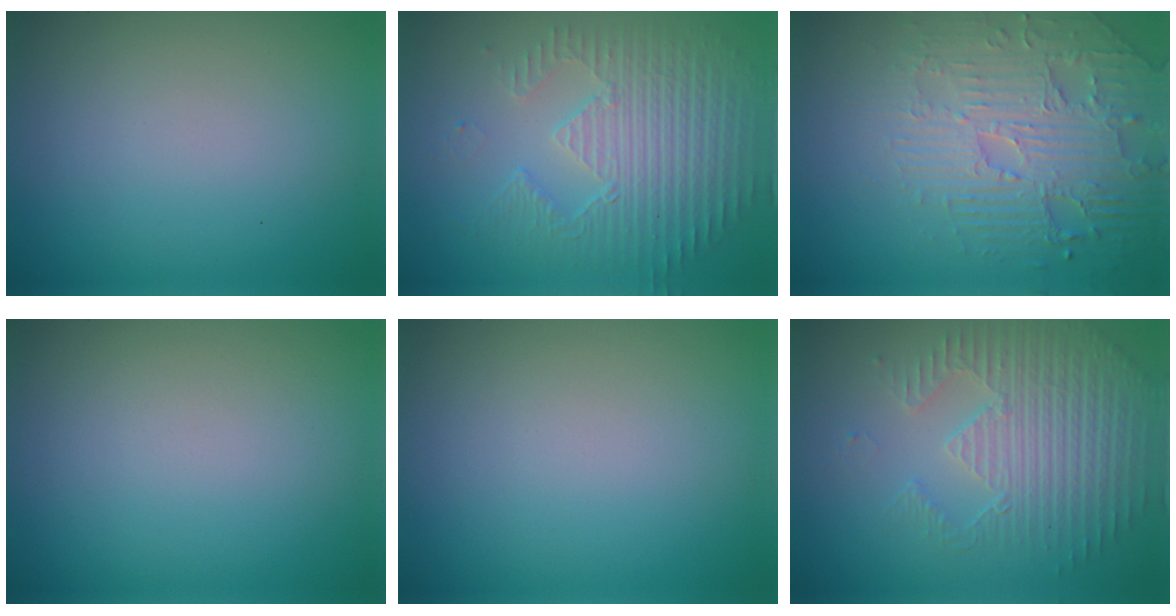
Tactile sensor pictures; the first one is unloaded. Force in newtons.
{"total": 3.9, "press": 3.6, "slide": 1.5}
{"total": 4.6, "press": 4.3, "slide": 1.6}
{"total": 0.0}
{"total": 0.0}
{"total": 3.8, "press": 3.7, "slide": 1.0}